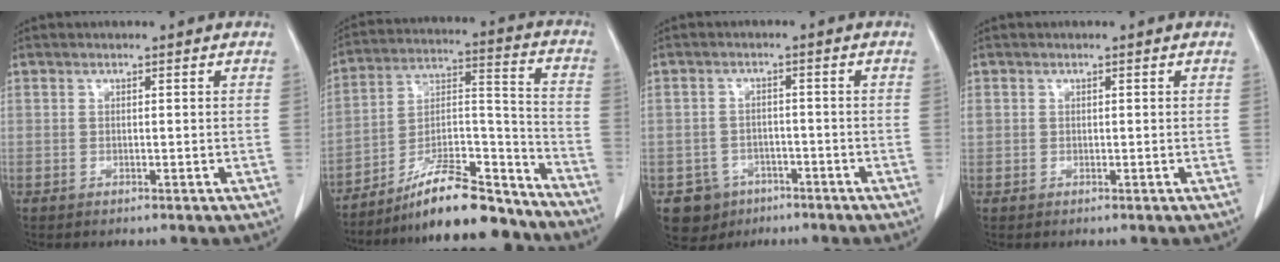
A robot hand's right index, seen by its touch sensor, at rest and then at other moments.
{"total": 19.3, "force": [-16.8, 3.4, 9.0], "torque": [-0.152, 0.032, -0.281]}
{"total": 5.3, "force": [-3.0, 4.4, 0.6], "torque": [-0.009, 0.010, -0.041]}
{"total": 1.1, "force": [0.2, 1.0, 0.3], "torque": [-0.007, 0.014, 0.007]}